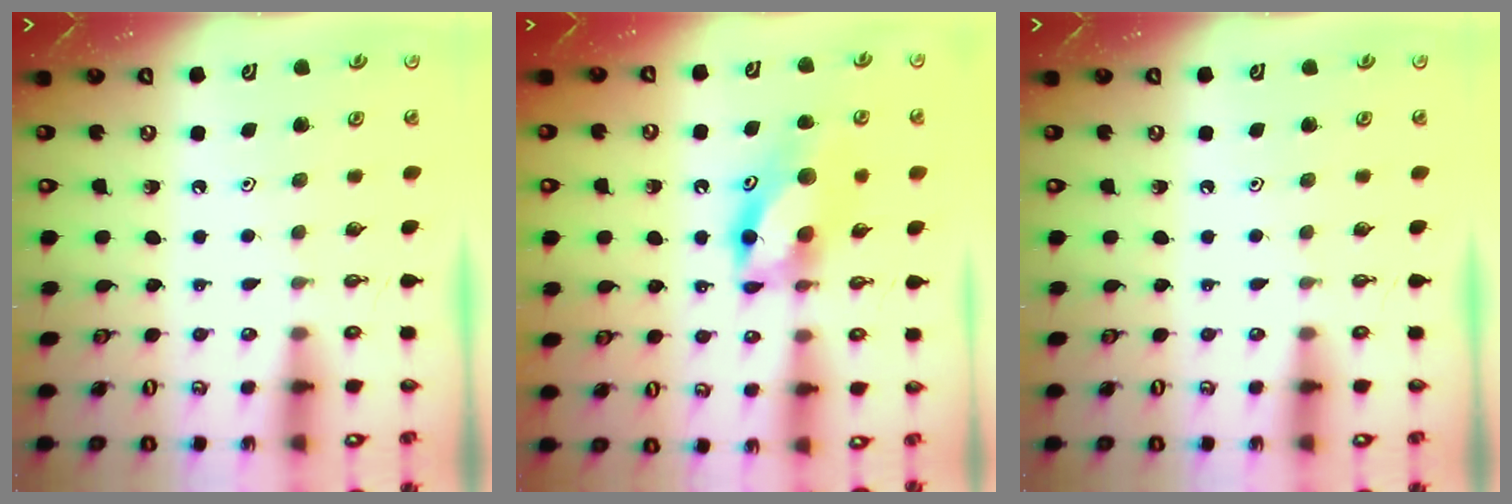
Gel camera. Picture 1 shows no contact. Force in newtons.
{"total": 13.6, "press": 13.6, "slide": 0.5}
{"total": 0.0}